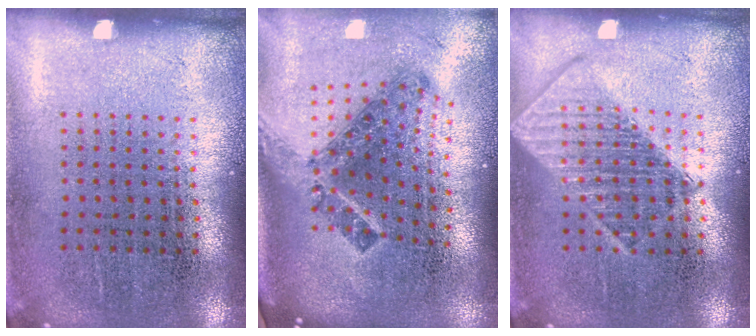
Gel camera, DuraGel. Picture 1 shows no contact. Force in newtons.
{"total": 1.9, "press": 1.3, "slide": 1.4}
{"total": 1.4, "press": 1.4, "slide": 0.2}